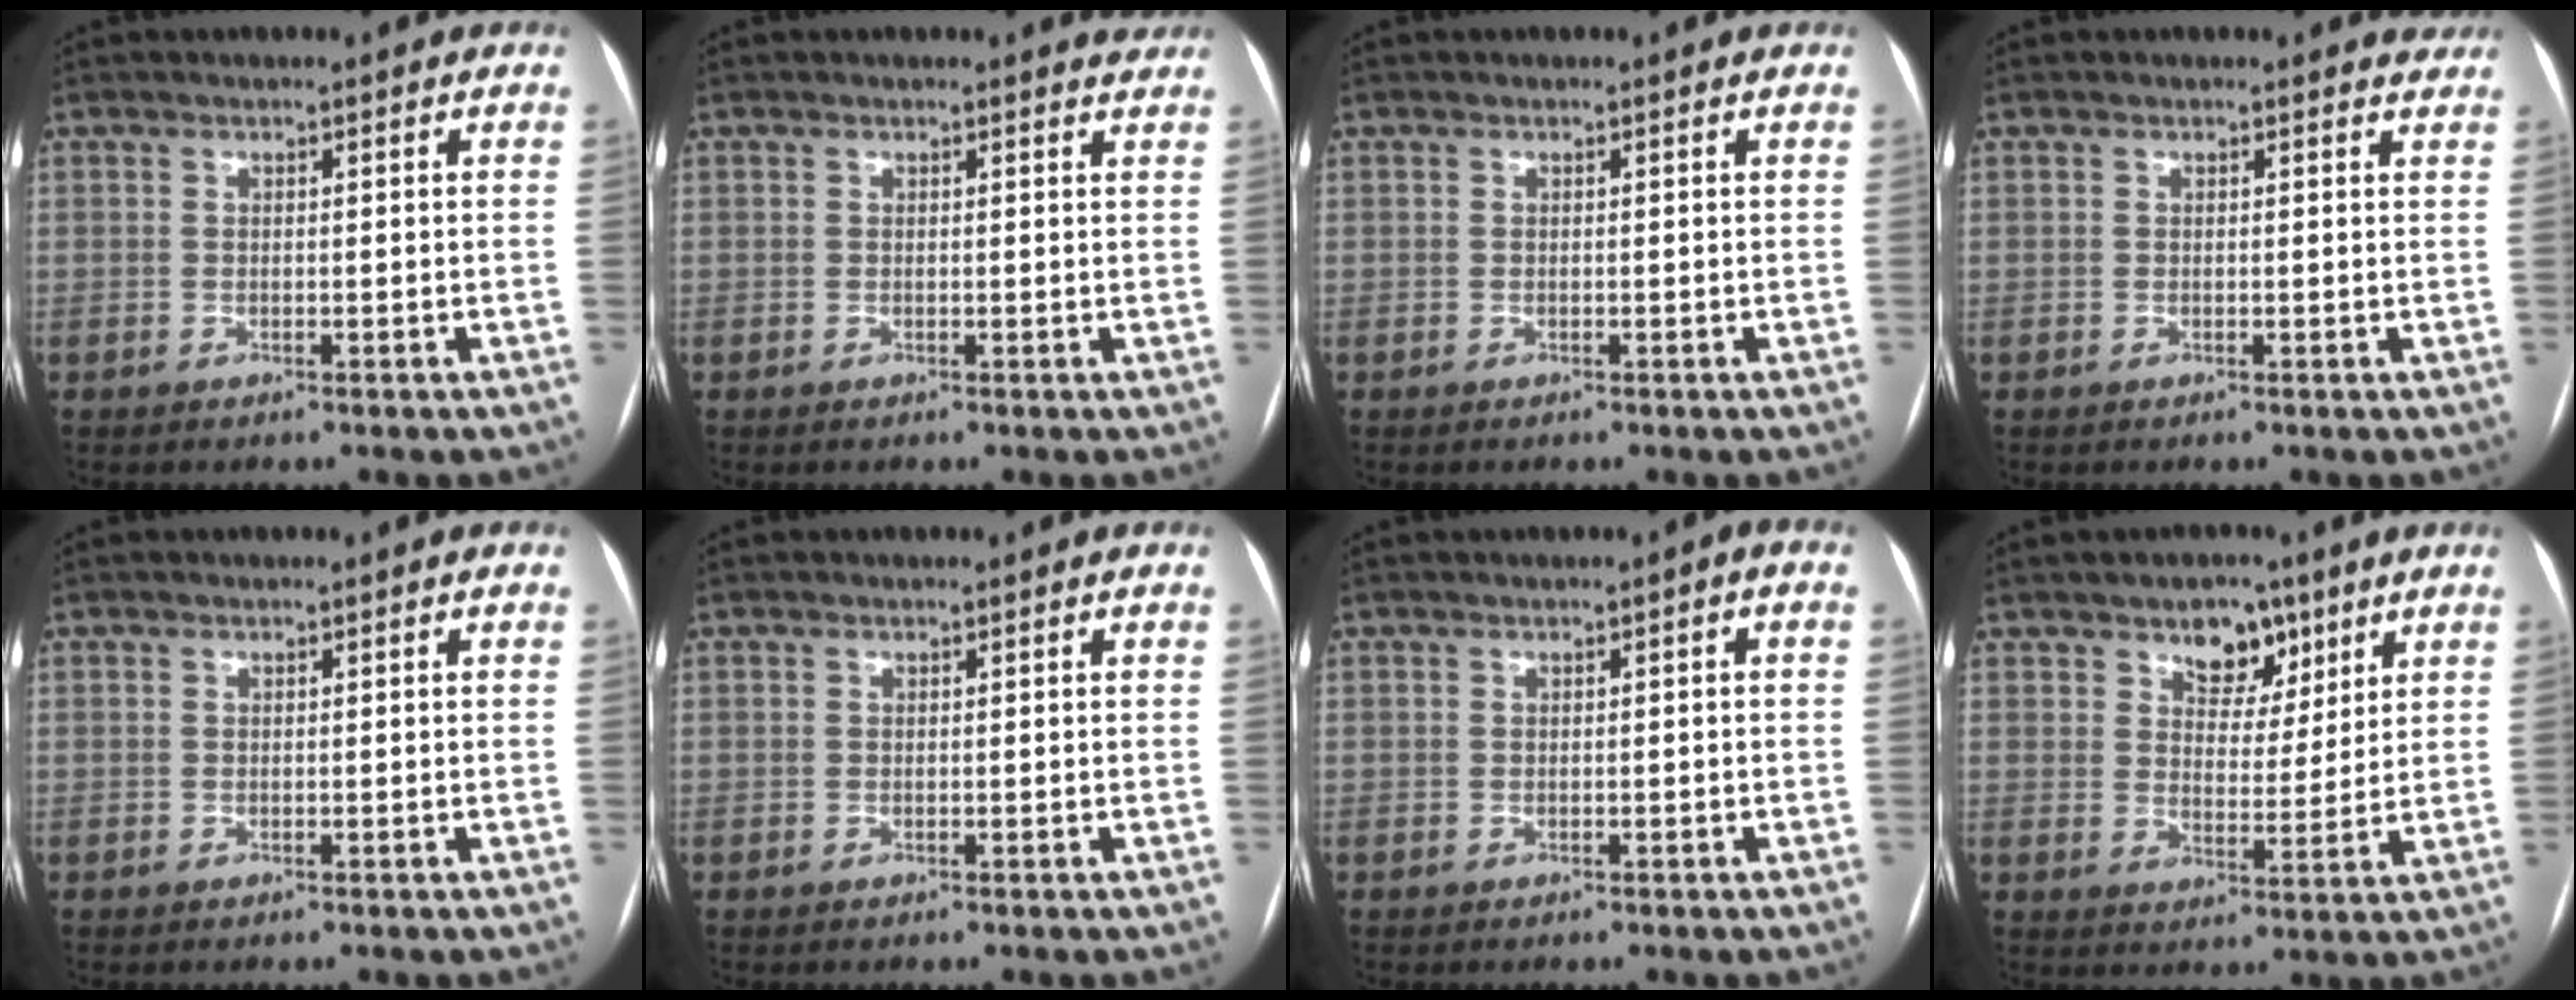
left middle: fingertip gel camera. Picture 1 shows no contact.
{"total": 2.0, "force": [2.0, 0.4, -0.1], "torque": [-0.004, -0.011, 0.002]}
{"total": 0.0}
{"total": 3.0, "force": [2.8, 1.0, 0.1], "torque": [0.005, -0.009, 0.005]}
{"total": 0.0}
{"total": 0.0}
{"total": 0.8, "force": [-0.1, 0.2, 0.8], "torque": [-0.006, 0.005, -0.003]}
{"total": 6.7, "force": [4.3, 3.9, 3.4], "torque": [-0.045, 0.009, 0.071]}